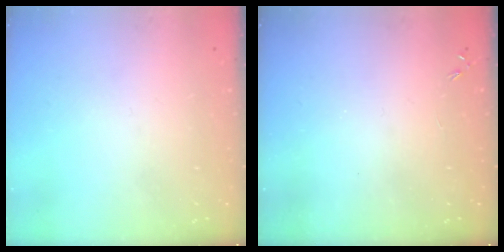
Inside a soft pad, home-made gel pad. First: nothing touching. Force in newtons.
{"total": 0.0}